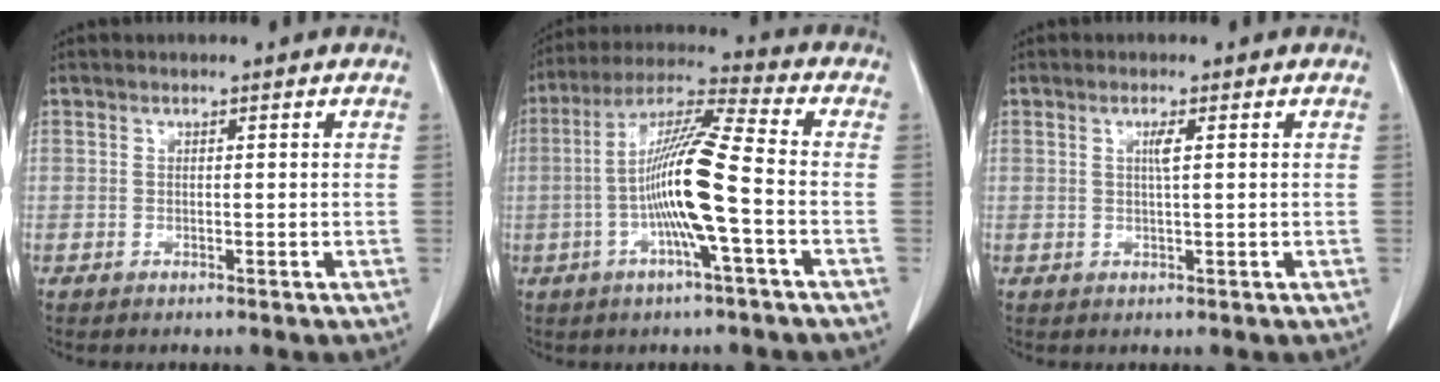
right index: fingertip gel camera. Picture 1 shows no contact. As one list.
[{"total": 12.7, "force": [-2.6, 0.0, 12.4], "torque": [-0.240, 0.007, -0.057]}, {"total": 1.6, "force": [0.4, -0.1, 1.5], "torque": [-0.029, 0.001, 0.007]}]